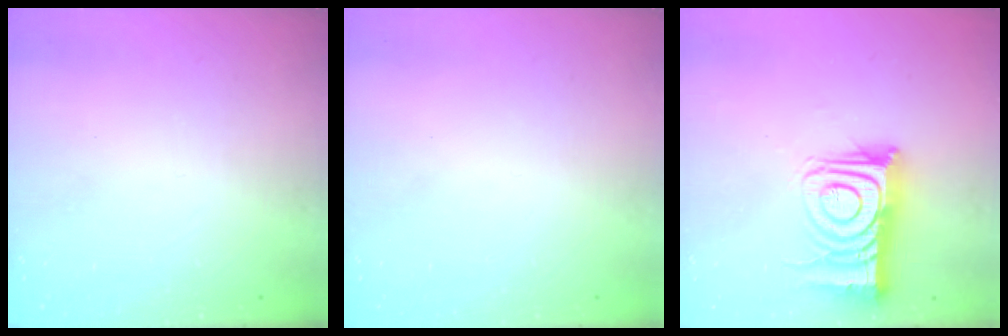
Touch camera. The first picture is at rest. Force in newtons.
{"total": 1.6, "press": 1.6, "slide": 0.1}
{"total": 13.6, "press": 13.6, "slide": 1.0}